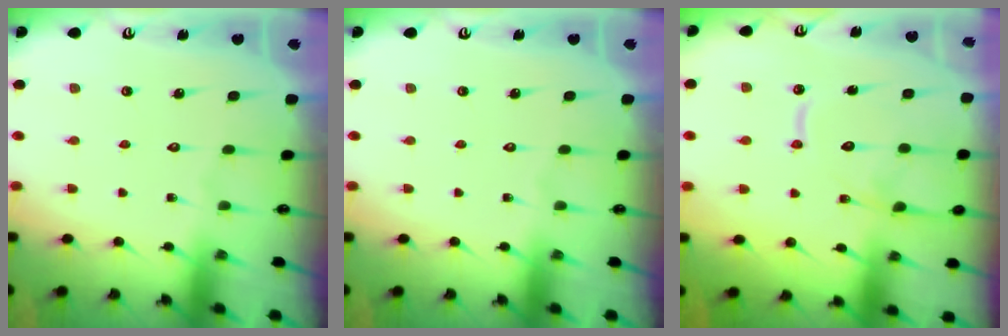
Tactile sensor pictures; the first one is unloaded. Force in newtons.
{"total": 0.0}
{"total": 13.1, "press": 13.1, "slide": 1.4}